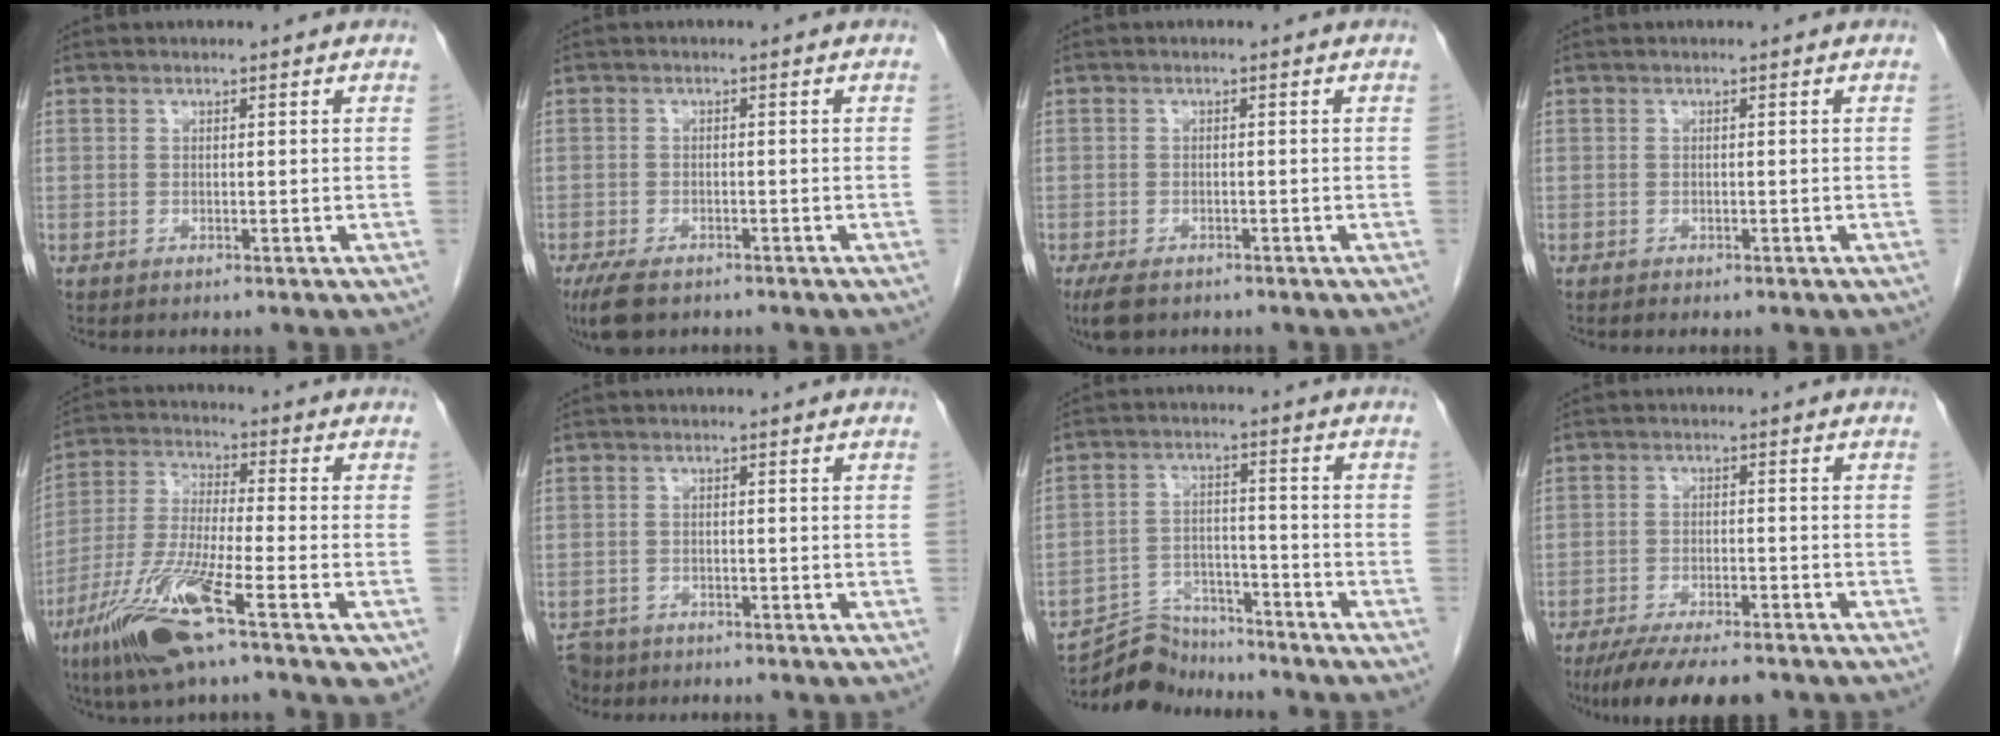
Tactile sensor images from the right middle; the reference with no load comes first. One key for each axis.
{"total": 5.1, "fx": -3.8, "fy": 2.1, "fz": 2.8, "tx": -0.055, "ty": -0.010, "tz": -0.063}
{"total": 3.9, "fx": -2.8, "fy": 1.8, "fz": 2.0, "tx": -0.042, "ty": -0.008, "tz": -0.044}
{"total": 1.3, "fx": -1.0, "fy": 0.5, "fz": 0.7, "tx": -0.015, "ty": -0.002, "tz": -0.007}
{"total": 15.4, "fx": -8.0, "fy": 1.5, "fz": 13.1, "tx": -0.265, "ty": -0.032, "tz": -0.148}
{"total": 4.7, "fx": -3.8, "fy": 2.7, "fz": 0.6, "tx": -0.012, "ty": -0.003, "tz": -0.065}
{"total": 8.0, "fx": -7.8, "fy": 1.8, "fz": -0.4, "tx": 0.006, "ty": 0.012, "tz": -0.140}
{"total": 10.9, "fx": -8.9, "fy": 2.4, "fz": 5.9, "tx": -0.091, "ty": -0.017, "tz": -0.137}